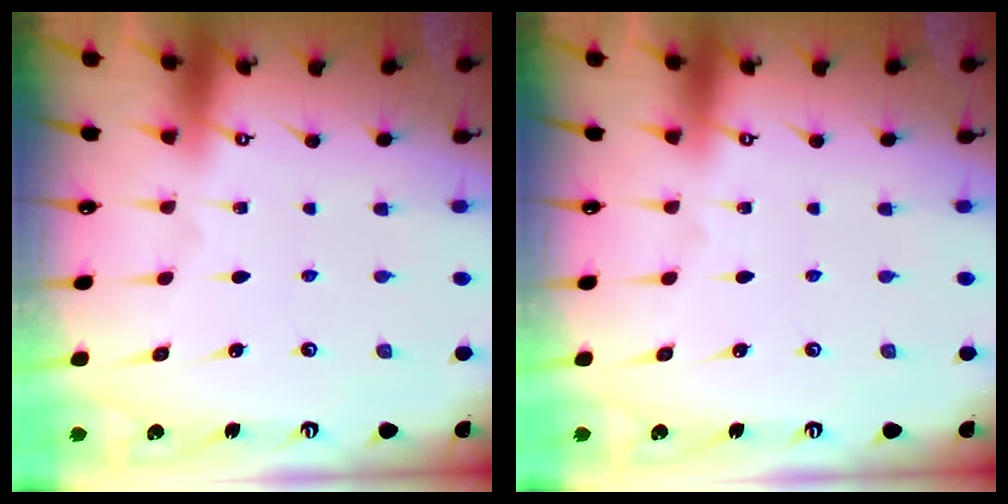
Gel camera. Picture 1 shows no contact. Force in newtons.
{"total": 0.0}